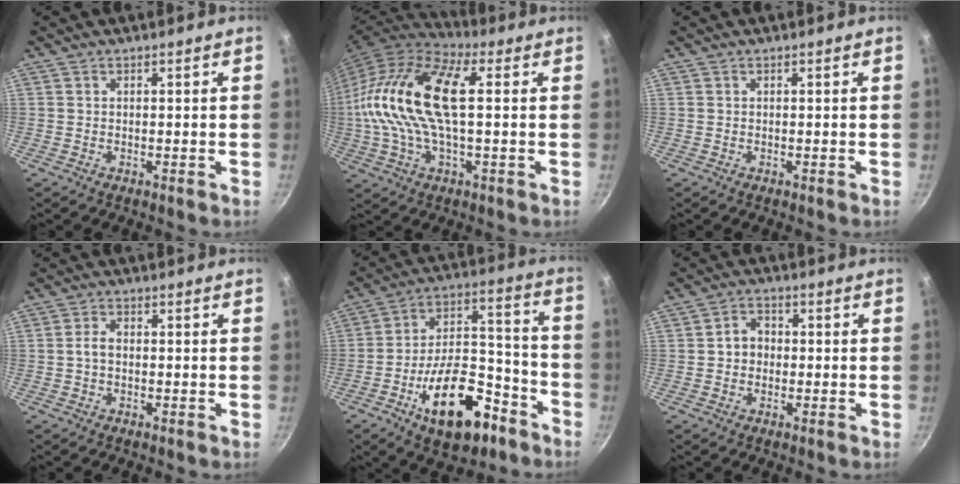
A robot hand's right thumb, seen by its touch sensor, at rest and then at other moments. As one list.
[{"total": 21.0, "force": [2.5, 9.3, 18.6], "torque": [-0.370, 0.024, 0.031]}, {"total": 0.0}, {"total": 2.5, "force": [-0.2, 1.6, 1.9], "torque": [-0.034, 0.012, -0.008]}, {"total": 20.8, "force": [-10.5, 10.5, 14.5], "torque": [-0.188, 0.089, -0.155]}, {"total": 4.2, "force": [-0.3, 3.6, 2.1], "torque": [-0.009, 0.012, -0.010]}]